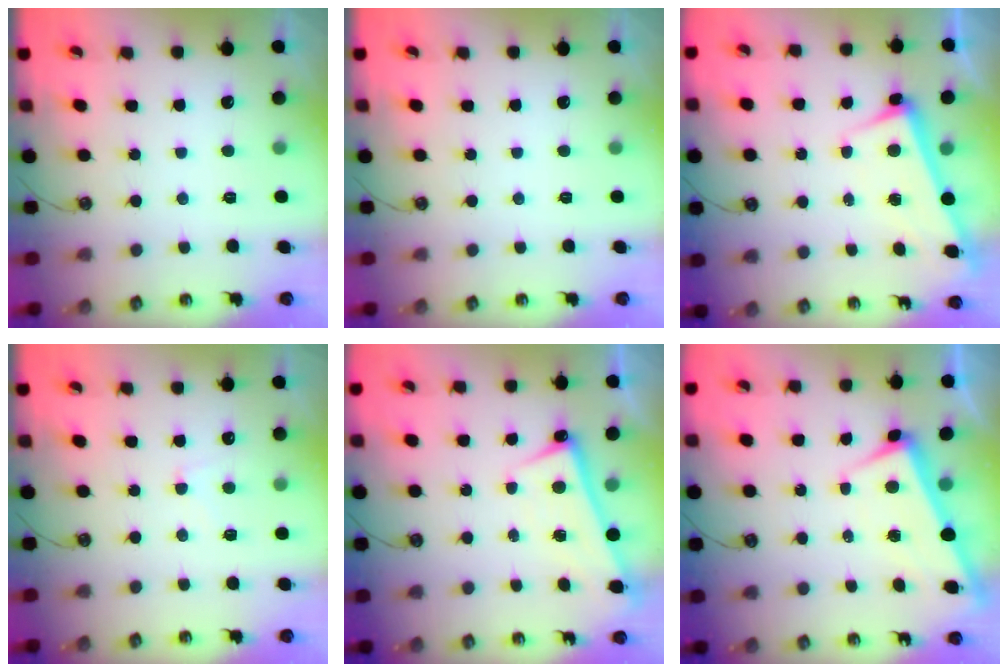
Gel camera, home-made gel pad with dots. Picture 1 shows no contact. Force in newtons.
{"total": 0.0}
{"total": 2.7, "press": 2.6, "slide": 0.7}
{"total": 1.3, "press": 1.2, "slide": 0.6}
{"total": 2.1, "press": 2.1, "slide": 0.5}
{"total": 1.9, "press": 1.8, "slide": 0.6}